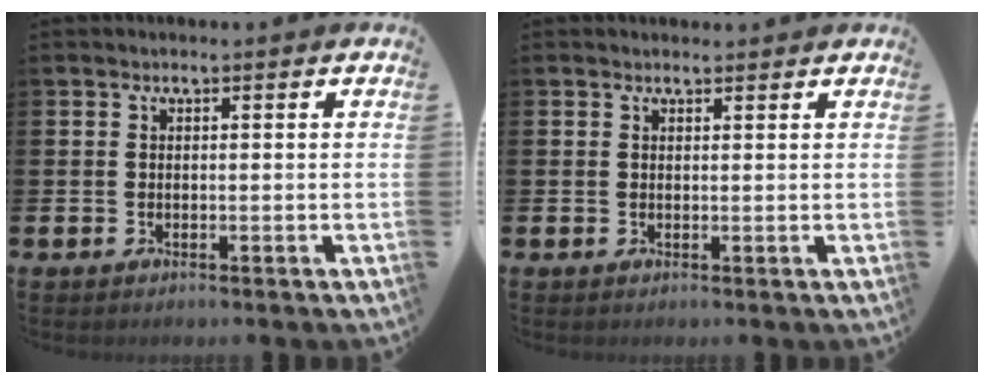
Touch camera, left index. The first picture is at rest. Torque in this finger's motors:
{"motor_torque": [0.58, -1.56, 0.04, 0.01]}